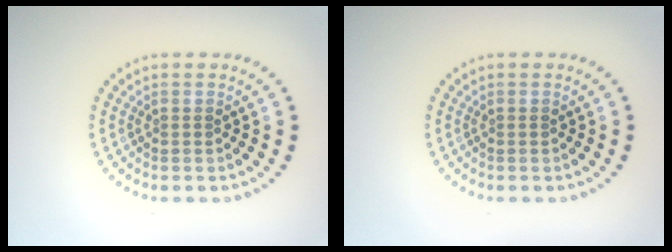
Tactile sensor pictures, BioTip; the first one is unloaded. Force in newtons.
{"total": 0.0}